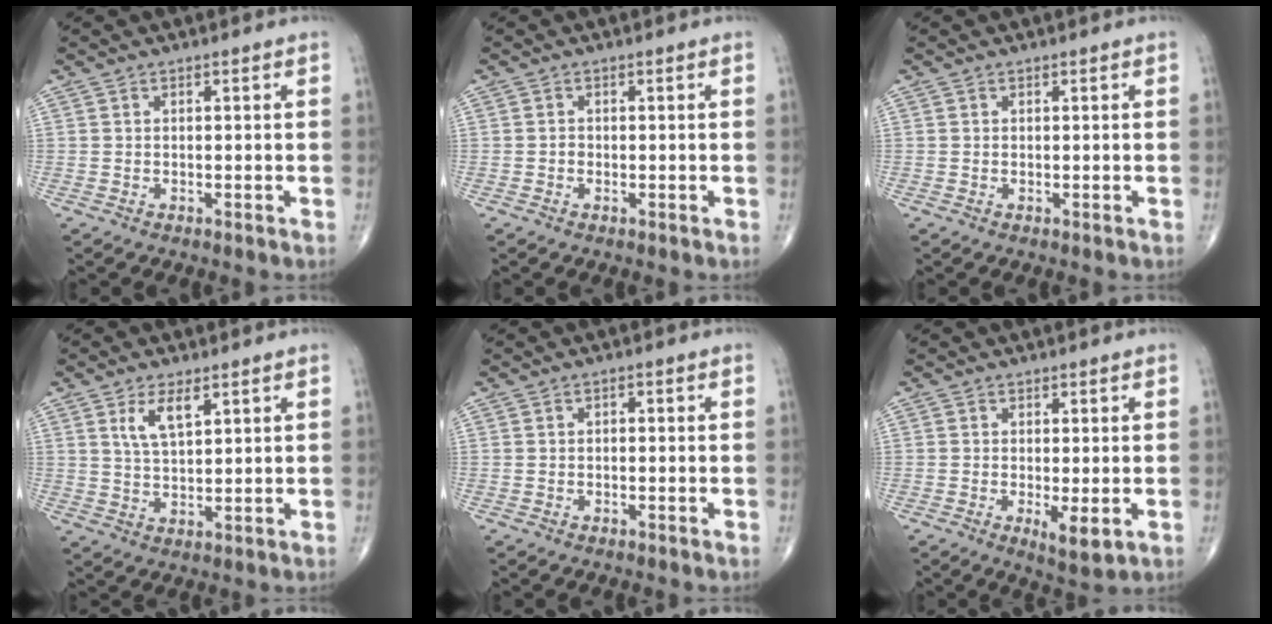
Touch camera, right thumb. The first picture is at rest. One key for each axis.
{"total": 0.6, "fx": -0.2, "fy": 0.5, "fz": 0.3, "tx": -0.004, "ty": 0.001, "tz": -0.005}
{"total": 0.0}
{"total": 5.6, "fx": 2.8, "fy": 2.2, "fz": 4.3, "tx": -0.078, "ty": -0.014, "tz": 0.057}
{"total": 0.6, "fx": -0.2, "fy": 0.4, "fz": 0.4, "tx": 0.002, "ty": 0.005, "tz": -0.009}
{"total": 4.5, "fx": -1.0, "fy": 1.4, "fz": 4.1, "tx": -0.068, "ty": -0.015, "tz": -0.014}